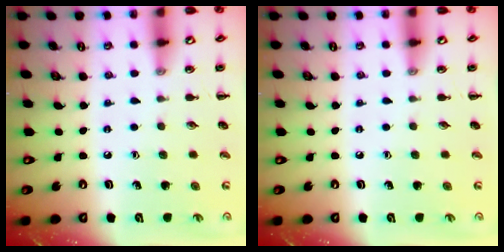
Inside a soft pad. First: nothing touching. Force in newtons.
{"total": 0.0}